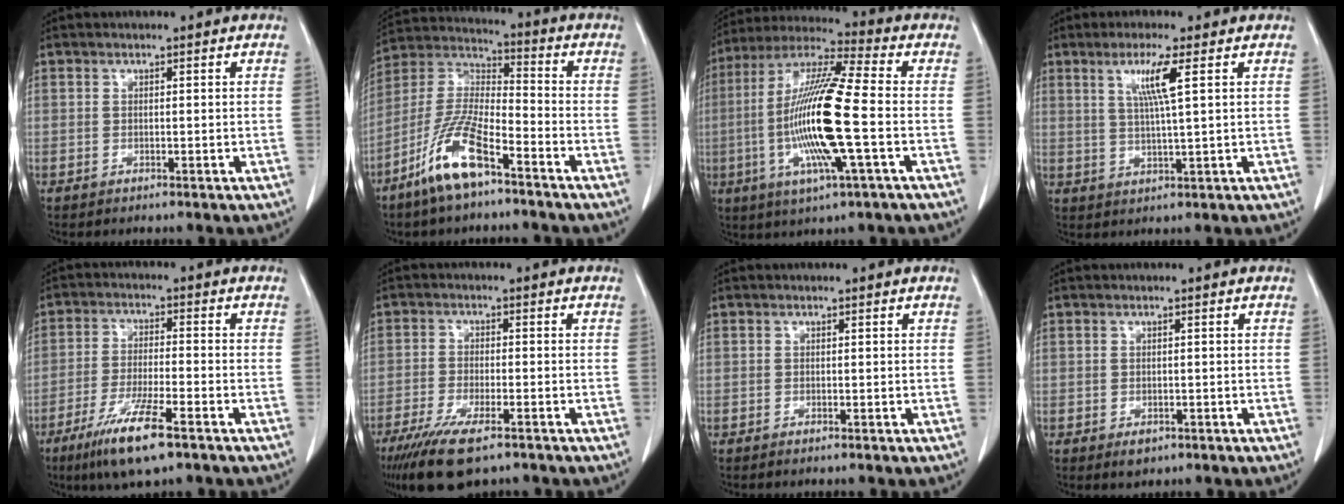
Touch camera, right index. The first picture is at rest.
{"total": 11.9, "force": [-7.3, 2.4, 9.1], "torque": [-0.196, -0.012, -0.142]}
{"total": 17.4, "force": [-3.0, 0.7, 17.1], "torque": [-0.350, -0.010, -0.064]}
{"total": 5.5, "force": [2.1, -0.7, 5.1], "torque": [-0.097, -0.002, 0.041]}
{"total": 9.9, "force": [-6.1, 0.9, 7.8], "torque": [-0.152, -0.023, -0.107]}
{"total": 10.1, "force": [-7.0, 2.2, 6.9], "torque": [-0.120, -0.023, -0.110]}
{"total": 0.6, "force": [-0.5, 0.0, 0.3], "torque": [-0.007, -0.001, -0.007]}
{"total": 1.7, "force": [-1.0, 1.2, 0.8], "torque": [-0.009, 0.001, -0.005]}